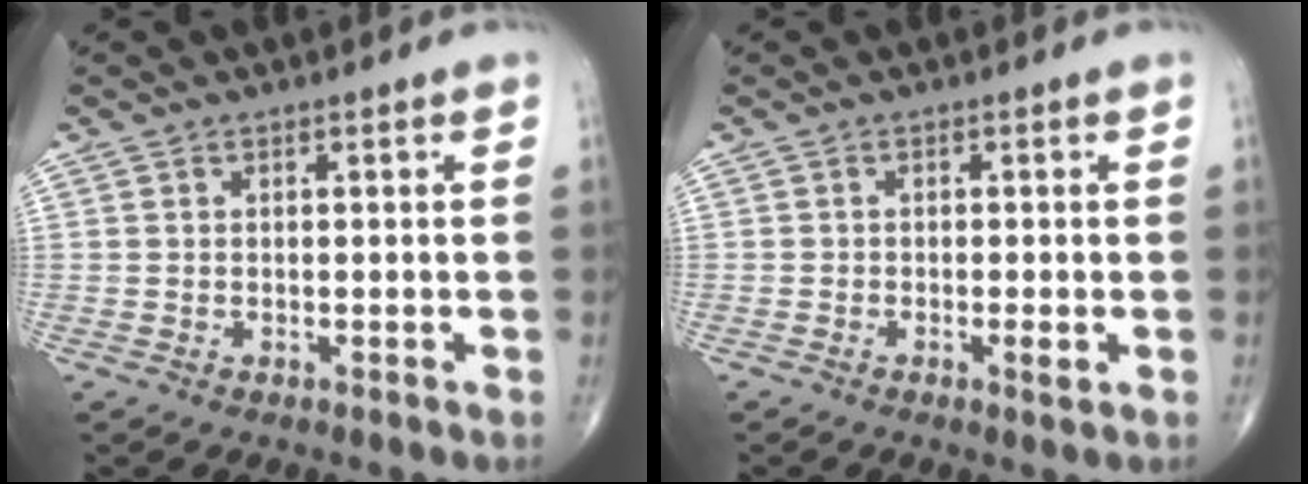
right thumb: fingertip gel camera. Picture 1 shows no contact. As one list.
[{"total": 1.5, "force": [-0.4, 0.4, 1.4], "torque": [-0.026, -0.005, -0.009]}]